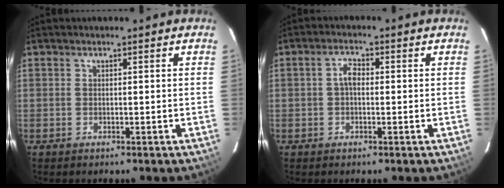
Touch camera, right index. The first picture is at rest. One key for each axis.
{"total": 2.5, "fx": 0.0, "fy": 1.6, "fz": 2.0, "tx": -0.040, "ty": 0.011, "tz": -0.001}